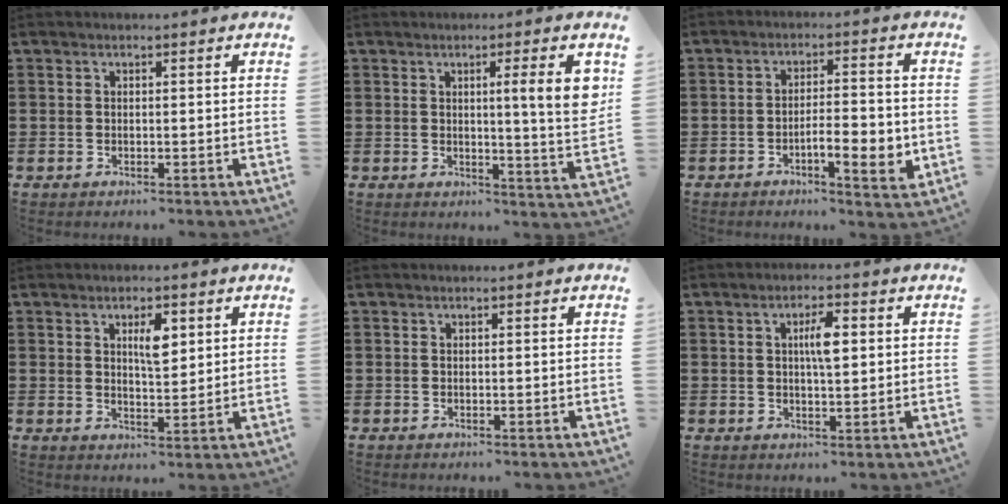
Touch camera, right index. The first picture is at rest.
{"total": 7.0, "force": [2.3, 0.1, 6.7], "torque": [-0.104, -0.013, 0.030]}
{"total": 6.2, "force": [-2.0, 1.8, 5.6], "torque": [-0.085, -0.002, -0.035]}
{"total": 4.3, "force": [1.7, 1.6, 3.6], "torque": [-0.051, 0.000, 0.021]}
{"total": 0.0}
{"total": 4.5, "force": [0.8, 1.4, 4.2], "torque": [-0.076, 0.006, 0.008]}